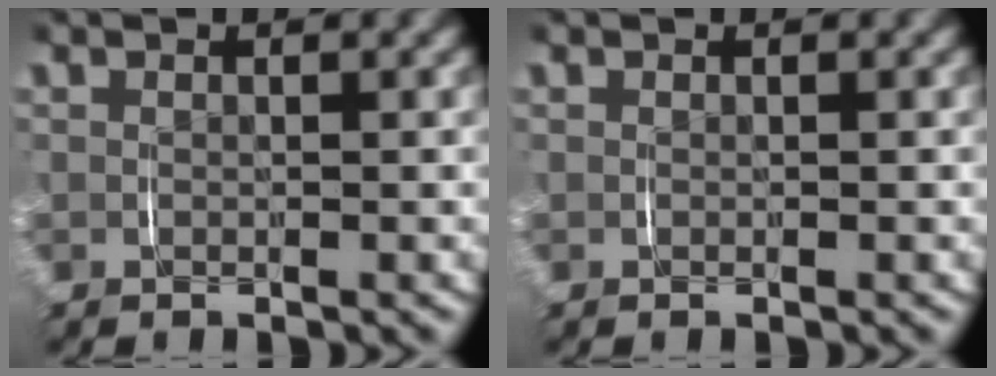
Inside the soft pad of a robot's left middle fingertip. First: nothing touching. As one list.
[{"total": 0.0}]